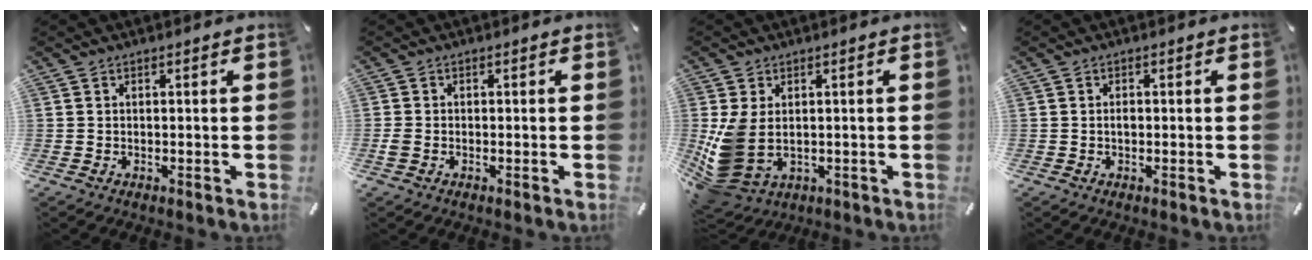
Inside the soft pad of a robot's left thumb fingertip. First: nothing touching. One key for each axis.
{"total": 1.7, "fx": -0.6, "fy": 1.0, "fz": 1.2, "tx": -0.028, "ty": -0.001, "tz": -0.013}
{"total": 9.7, "fx": 0.0, "fy": 6.7, "fz": 7.0, "tx": -0.156, "ty": -0.019, "tz": 0.004}
{"total": 1.3, "fx": -0.1, "fy": 0.7, "fz": 1.1, "tx": -0.022, "ty": 0.001, "tz": -0.003}